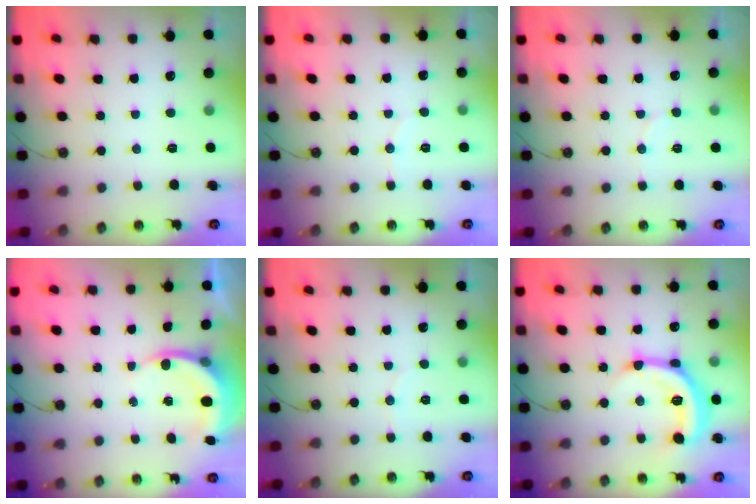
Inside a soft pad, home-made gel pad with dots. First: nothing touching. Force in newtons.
{"total": 2.4, "press": 2.4, "slide": 0.2}
{"total": 4.0, "press": 3.9, "slide": 0.9}
{"total": 4.9, "press": 4.9, "slide": 0.7}
{"total": 2.3, "press": 2.3, "slide": 0.2}
{"total": 16.3, "press": 16.3, "slide": 0.1}